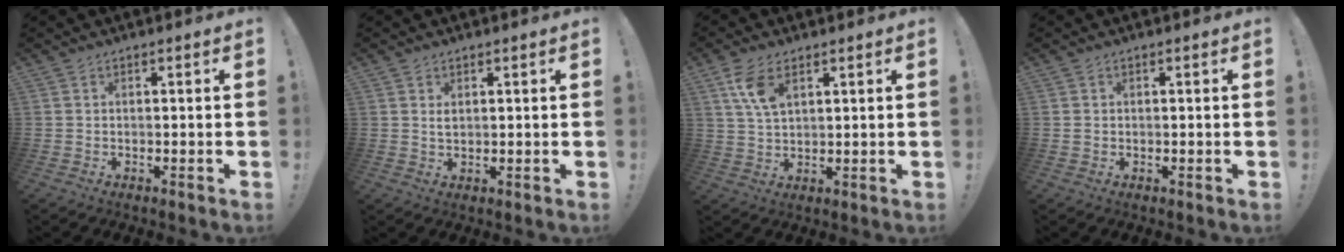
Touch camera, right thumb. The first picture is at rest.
{"total": 1.7, "force": [1.0, 0.9, 1.0], "torque": [-0.006, -0.006, 0.015]}
{"total": 7.9, "force": [4.0, 3.7, 5.7], "torque": [-0.107, -0.014, 0.074]}
{"total": 0.7, "force": [0.4, 0.6, 0.1], "torque": [-0.001, 0.003, 0.007]}